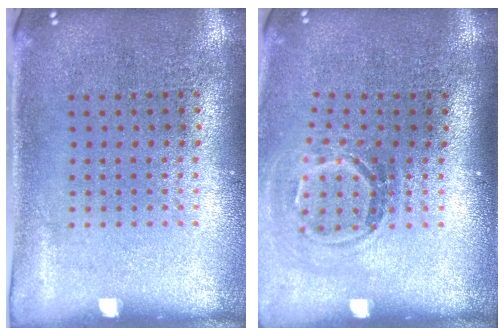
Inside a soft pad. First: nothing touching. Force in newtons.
{"total": 1.7, "press": 1.1, "slide": 1.3}